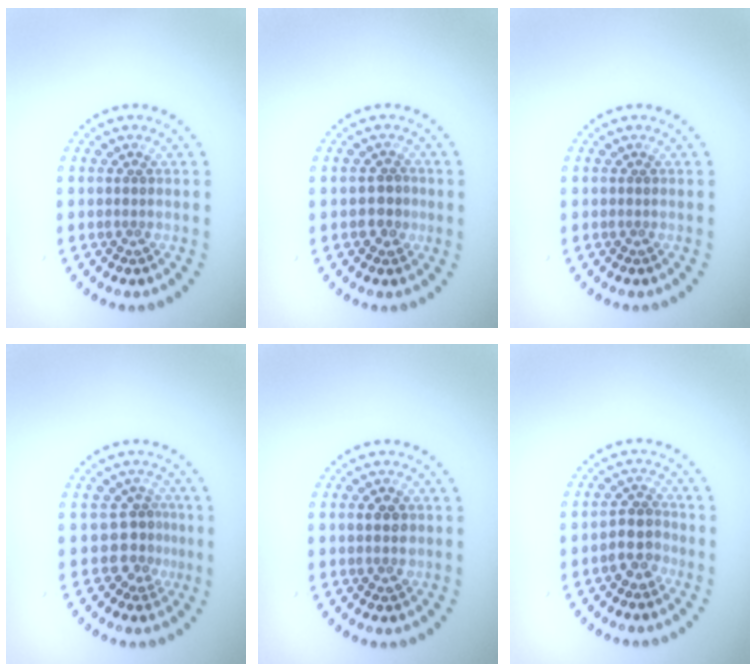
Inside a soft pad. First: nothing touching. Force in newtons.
{"total": 1.8, "press": 1.7, "slide": 0.6}
{"total": 0.0}
{"total": 2.7, "press": 2.0, "slide": 1.9}
{"total": 1.8, "press": 1.8, "slide": 0.2}
{"total": 2.6, "press": 2.3, "slide": 1.3}